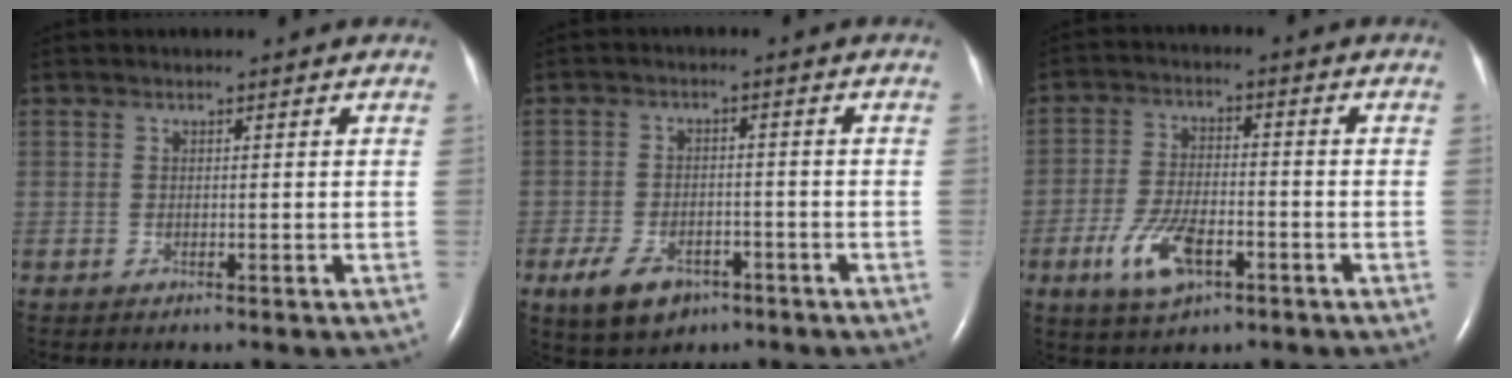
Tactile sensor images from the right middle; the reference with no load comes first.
{"total": 6.9, "force": [-3.9, 4.0, 3.9], "torque": [-0.084, -0.003, -0.058]}
{"total": 8.3, "force": [-3.8, 3.4, 6.5], "torque": [-0.141, -0.005, -0.067]}